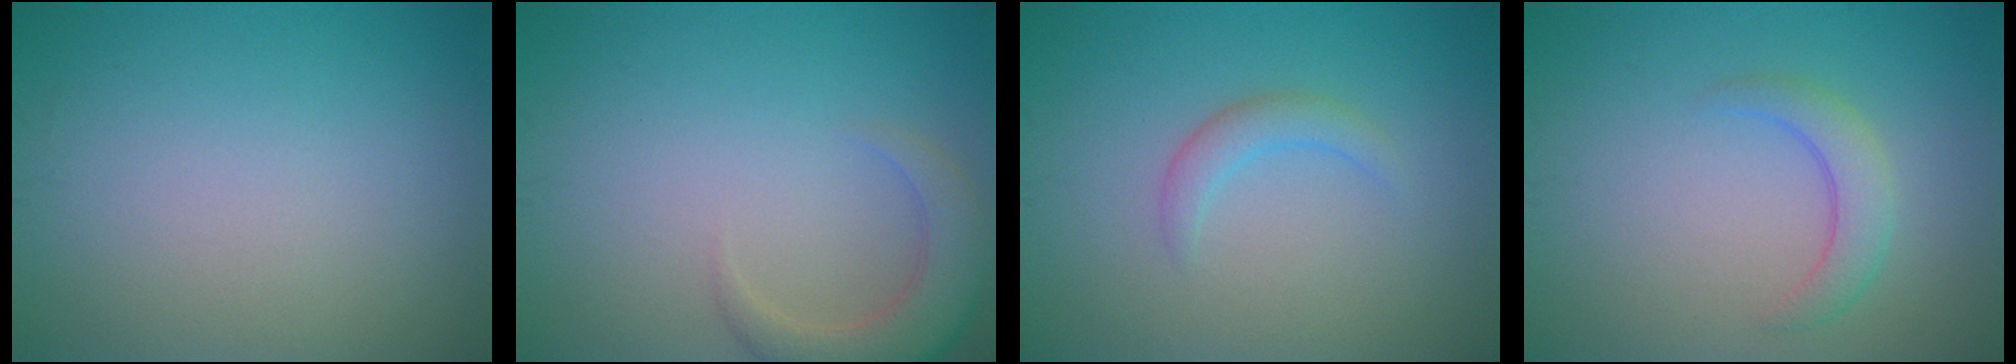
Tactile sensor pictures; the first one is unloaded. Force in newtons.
{"total": 4.0, "press": 4.0, "slide": 0.7}
{"total": 1.7, "press": 1.7, "slide": 0.3}
{"total": 2.4, "press": 2.4, "slide": 0.1}